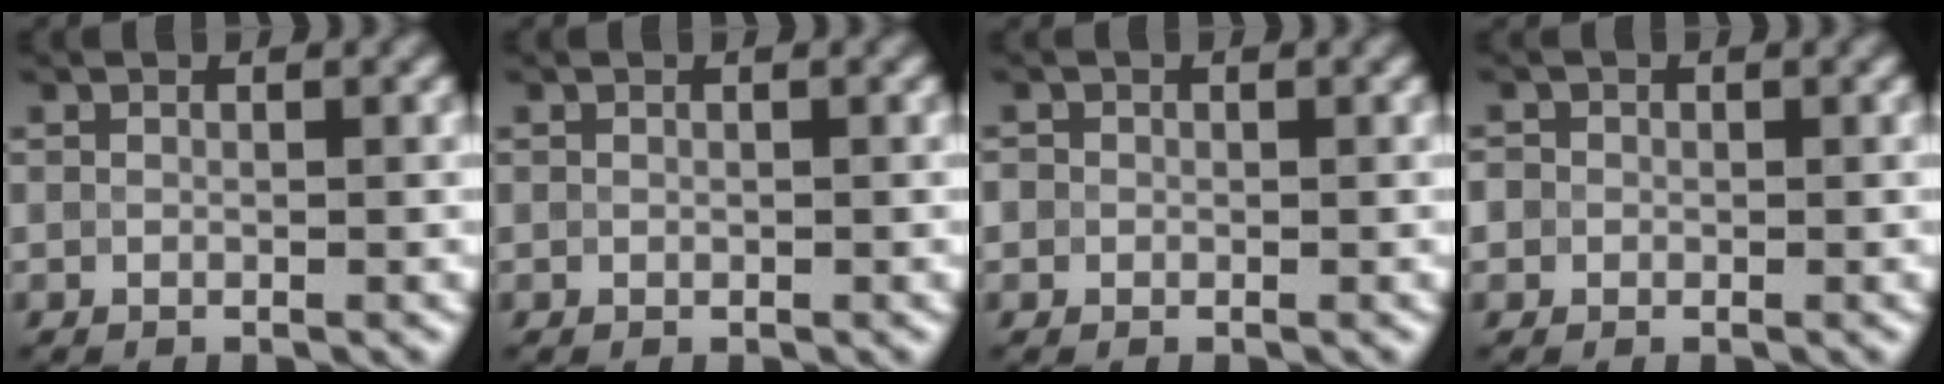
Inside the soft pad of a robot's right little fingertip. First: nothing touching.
{"total": 0.0}
{"total": 0.7, "force": [0.0, 0.7, -0.1], "torque": [0.009, -0.001, -0.002]}
{"total": 1.1, "force": [0.0, 1.1, 0.0], "torque": [0.006, 0.000, 0.000]}